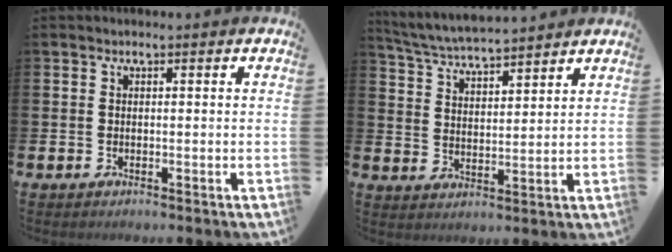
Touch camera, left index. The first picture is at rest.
{"total": 5.3, "force": [5.2, 0.2, 0.8], "torque": [-0.042, -0.031, 0.092]}